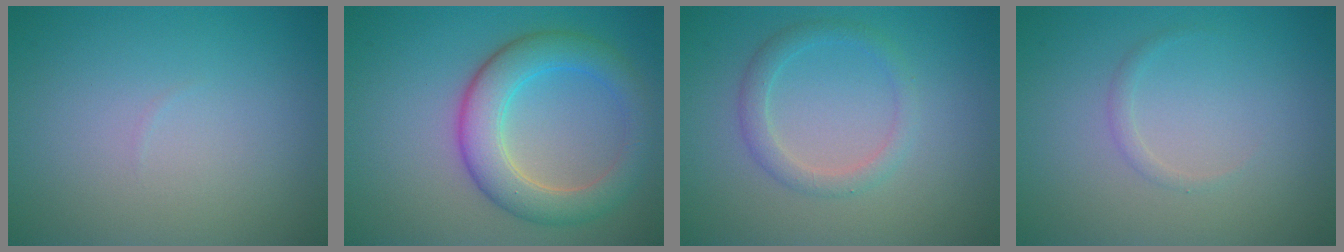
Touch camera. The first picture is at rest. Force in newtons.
{"total": 5.5, "press": 5.5, "slide": 0.1}
{"total": 2.1, "press": 2.1, "slide": 0.1}
{"total": 0.8, "press": 0.8, "slide": 0.0}